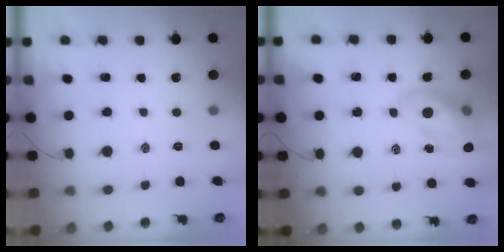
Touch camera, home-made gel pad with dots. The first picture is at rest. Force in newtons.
{"total": 13.8, "press": 13.2, "slide": 4.1}